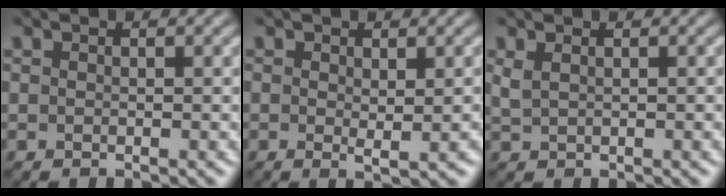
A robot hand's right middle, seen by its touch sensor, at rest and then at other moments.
{"total": 1.3, "force": [0.2, 0.0, 1.3], "torque": [-0.022, -0.003, 0.008]}
{"total": 1.4, "force": [0.8, 0.7, 1.0], "torque": [-0.014, 0.005, 0.021]}